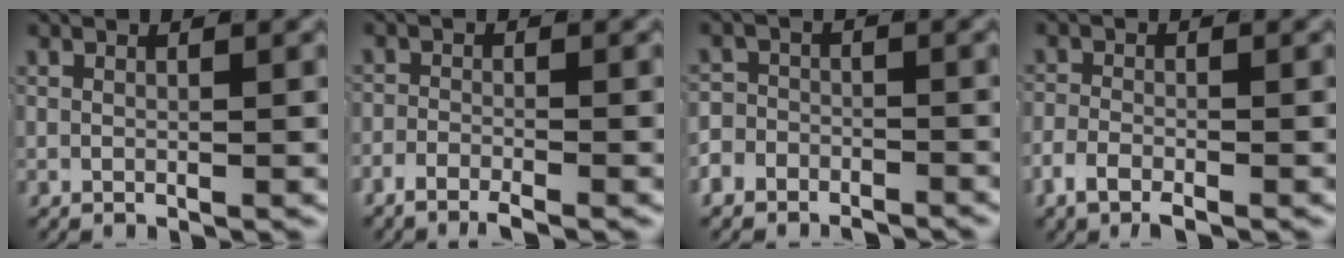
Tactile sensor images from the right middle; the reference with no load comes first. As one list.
[{"total": 2.4, "force": [-2.1, 0.5, 1.0], "torque": [-0.014, 0.002, -0.044]}, {"total": 4.0, "force": [-3.3, 2.3, 0.5], "torque": [0.007, -0.005, -0.062]}, {"total": 2.4, "force": [-1.7, 1.0, 1.4], "torque": [-0.023, 0.000, -0.033]}]